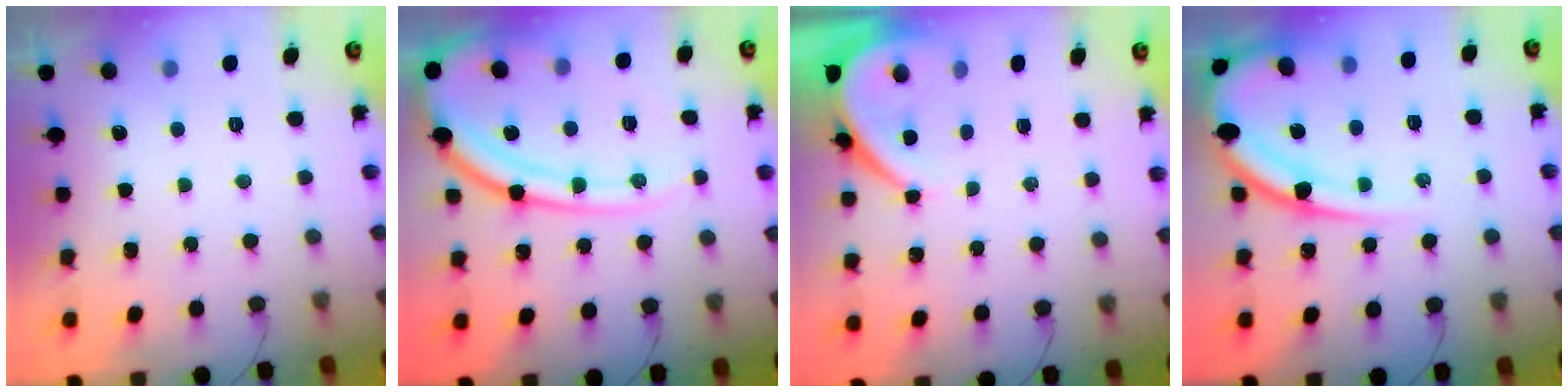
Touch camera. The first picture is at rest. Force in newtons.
{"total": 16.1, "press": 16.0, "slide": 2.3}
{"total": 5.6, "press": 5.5, "slide": 0.7}
{"total": 15.9, "press": 15.8, "slide": 1.8}